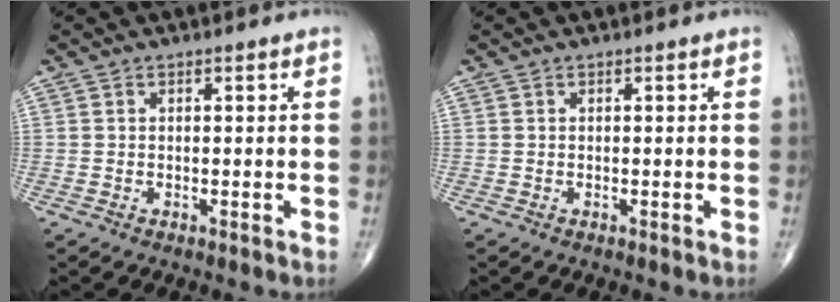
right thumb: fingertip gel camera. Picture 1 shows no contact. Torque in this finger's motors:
{"motor_torque": [0.00, 0.00, 0.00, 0.00, 0.00]}